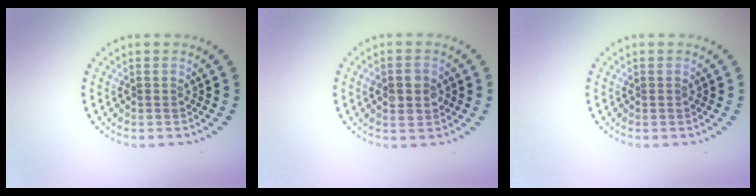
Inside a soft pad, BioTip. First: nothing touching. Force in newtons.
{"total": 2.9, "press": 2.9, "slide": 0.2}
{"total": 0.0}